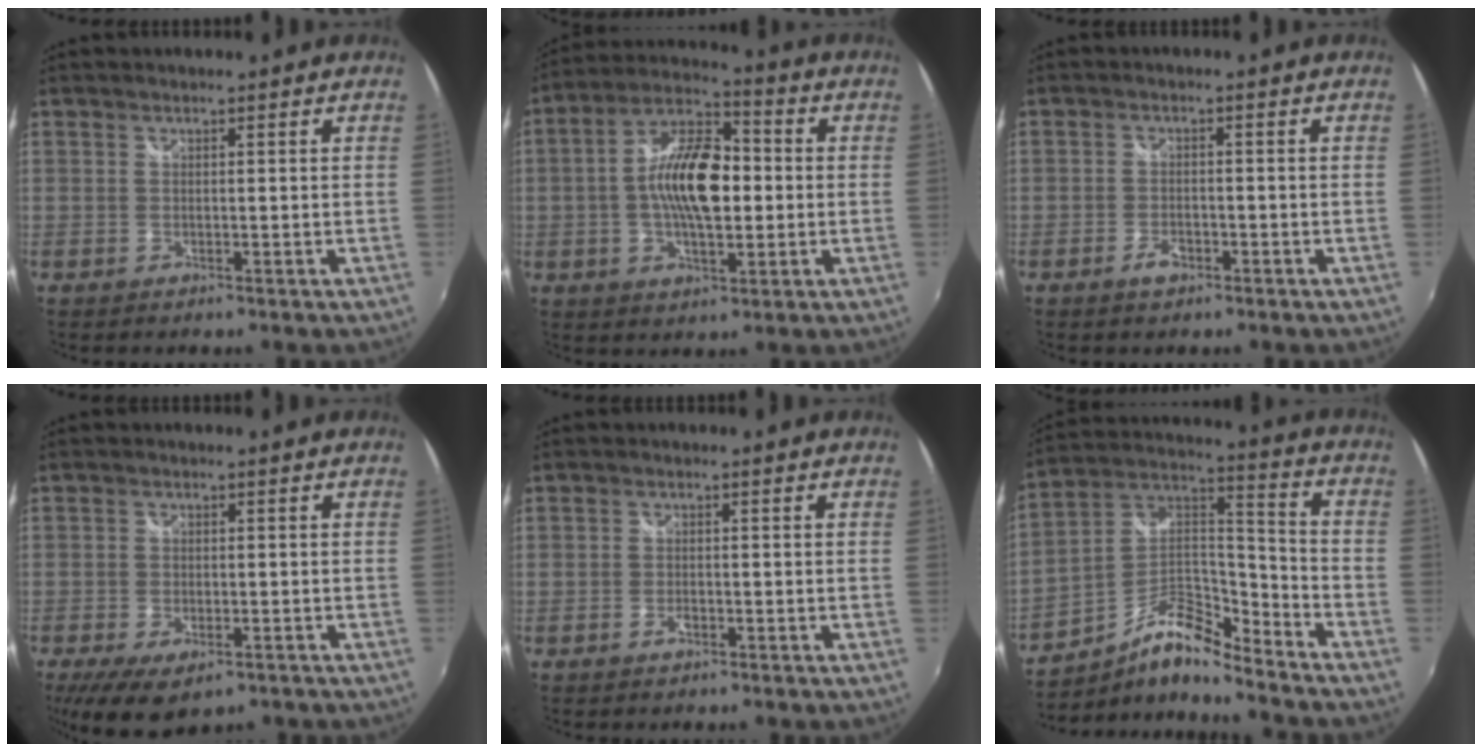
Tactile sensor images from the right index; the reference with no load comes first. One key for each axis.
{"total": 14.1, "fx": -0.7, "fy": 6.3, "fz": 12.6, "tx": -0.234, "ty": 0.015, "tz": -0.018}
{"total": 3.0, "fx": -1.9, "fy": 1.6, "fz": 1.6, "tx": -0.036, "ty": -0.002, "tz": -0.036}
{"total": 9.3, "fx": -5.5, "fy": 4.4, "fz": 6.1, "tx": -0.135, "ty": -0.036, "tz": -0.086}
{"total": 1.5, "fx": -0.9, "fy": 0.9, "fz": 0.8, "tx": -0.017, "ty": -0.002, "tz": -0.017}
{"total": 13.7, "fx": -9.6, "fy": 4.3, "fz": 8.8, "tx": -0.173, "ty": 0.022, "tz": -0.179}